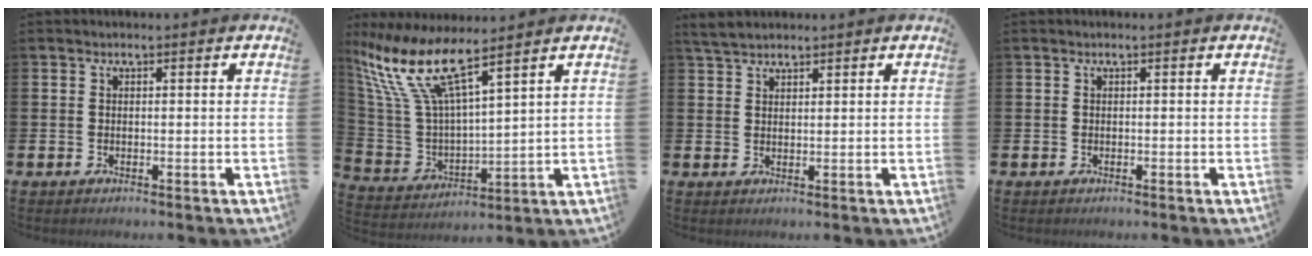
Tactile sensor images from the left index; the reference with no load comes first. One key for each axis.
{"total": 10.9, "fx": 8.3, "fy": 2.5, "fz": 6.7, "tx": -0.165, "ty": -0.036, "tz": 0.144}
{"total": 3.0, "fx": 2.9, "fy": 0.7, "fz": 0.7, "tx": -0.011, "ty": -0.007, "tz": 0.053}
{"total": 0.0}